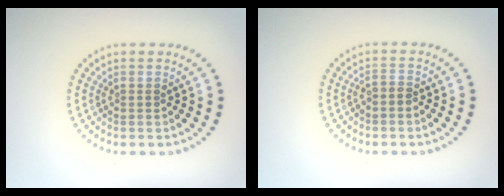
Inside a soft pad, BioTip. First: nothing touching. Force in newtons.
{"total": 0.9, "press": 0.5, "slide": 0.8}